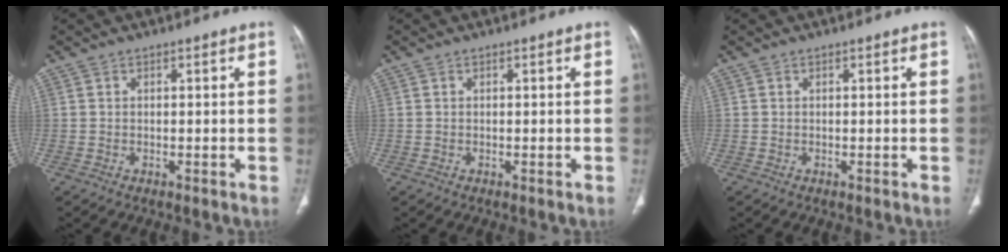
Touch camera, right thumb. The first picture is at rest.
{"total": 0.0}
{"total": 0.0}